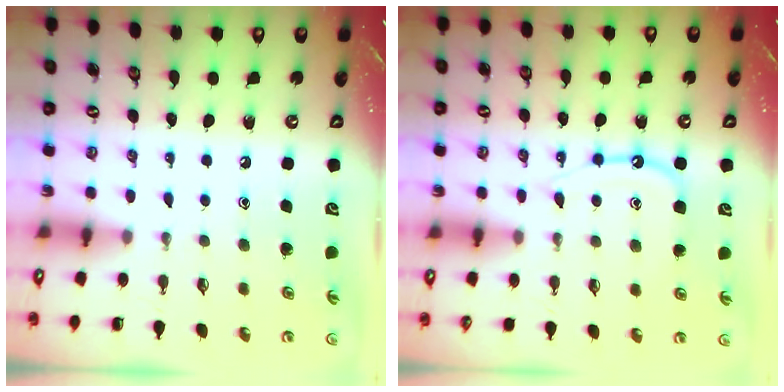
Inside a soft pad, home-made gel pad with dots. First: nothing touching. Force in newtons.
{"total": 10.8, "press": 10.7, "slide": 1.1}